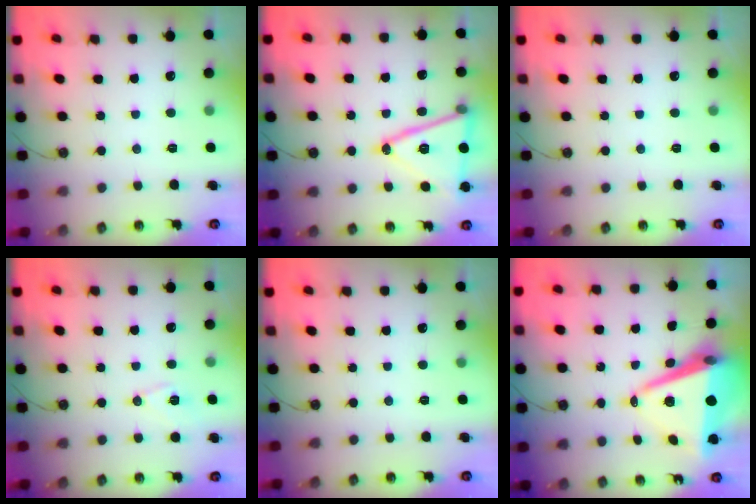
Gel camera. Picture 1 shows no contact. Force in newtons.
{"total": 18.1, "press": 17.8, "slide": 3.4}
{"total": 0.0}
{"total": 7.1, "press": 6.3, "slide": 3.2}
{"total": 0.0}
{"total": 12.7, "press": 12.0, "slide": 4.2}